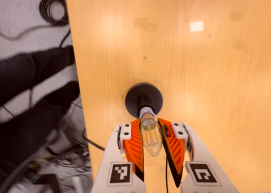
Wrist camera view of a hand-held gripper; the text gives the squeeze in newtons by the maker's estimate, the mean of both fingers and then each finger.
{"total": 18.7, "left": 18.6, "right": 18.9}